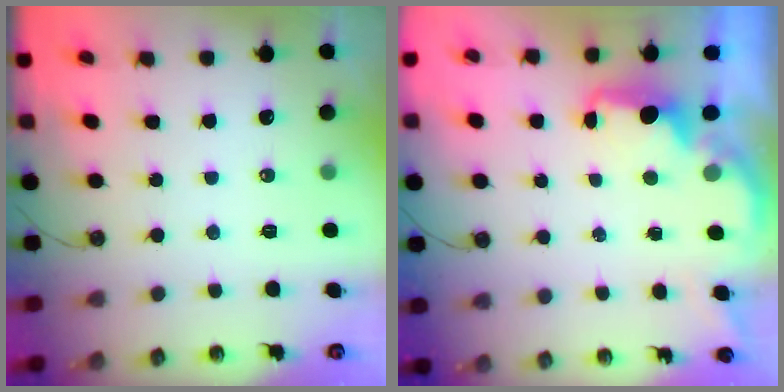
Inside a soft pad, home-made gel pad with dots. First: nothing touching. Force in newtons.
{"total": 2.1, "press": 1.9, "slide": 0.8}